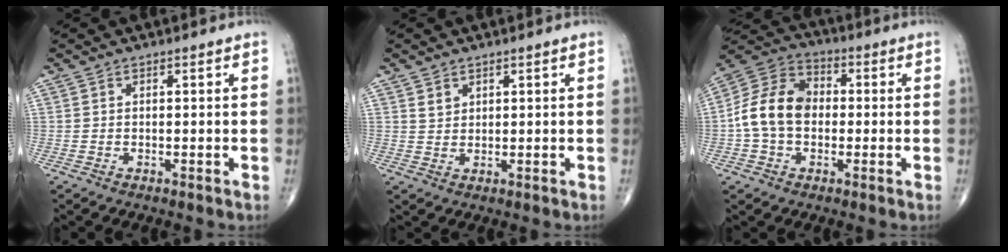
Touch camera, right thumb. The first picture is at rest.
{"total": 1.8, "force": [1.2, 1.3, 0.6], "torque": [0.000, -0.009, 0.022]}
{"total": 12.3, "force": [-0.7, 9.1, 8.2], "torque": [-0.143, 0.039, -0.023]}